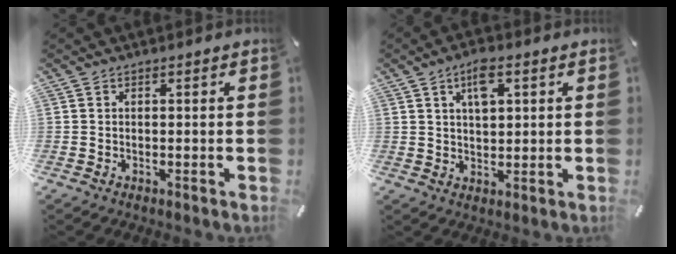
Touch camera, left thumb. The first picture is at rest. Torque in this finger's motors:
{"motor_torque": [0.19, -0.08, 0.09, 0.04, 0.02]}